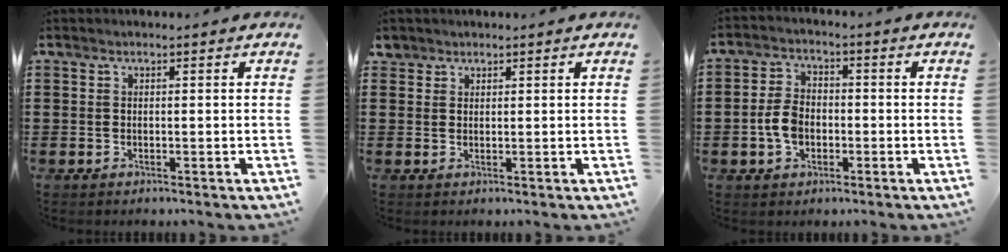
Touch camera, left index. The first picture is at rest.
{"total": 1.7, "force": [1.4, 1.0, 0.2], "torque": [-0.008, 0.006, 0.027]}
{"total": 5.2, "force": [-1.2, 3.5, 3.7], "torque": [-0.097, -0.001, -0.030]}